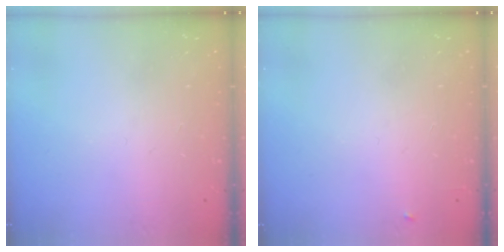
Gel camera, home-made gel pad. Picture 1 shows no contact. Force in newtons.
{"total": 3.9, "press": 3.9, "slide": 0.5}